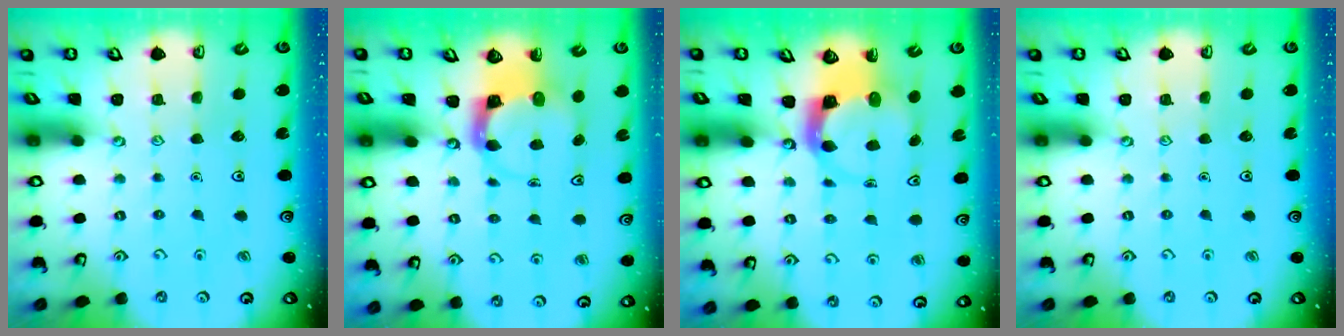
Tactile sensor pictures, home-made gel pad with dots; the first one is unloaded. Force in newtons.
{"total": 3.6, "press": 3.5, "slide": 0.5}
{"total": 3.9, "press": 3.9, "slide": 0.6}
{"total": 0.0}